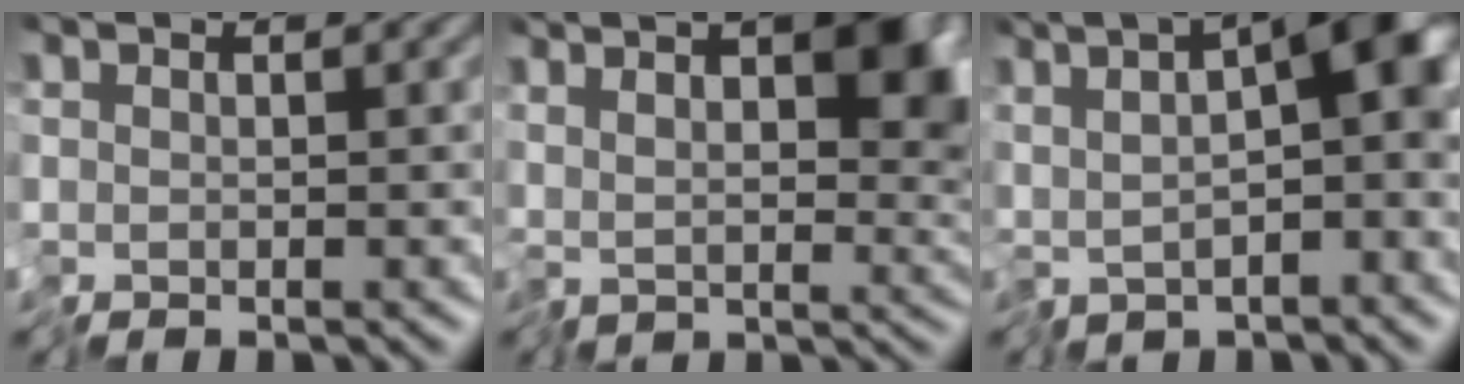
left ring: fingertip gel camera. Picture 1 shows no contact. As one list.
[{"total": 10.2, "force": [4.1, 4.2, 8.3], "torque": [-0.134, 0.004, 0.081]}, {"total": 11.2, "force": [1.8, 4.1, 10.3], "torque": [-0.163, 0.008, 0.035]}]